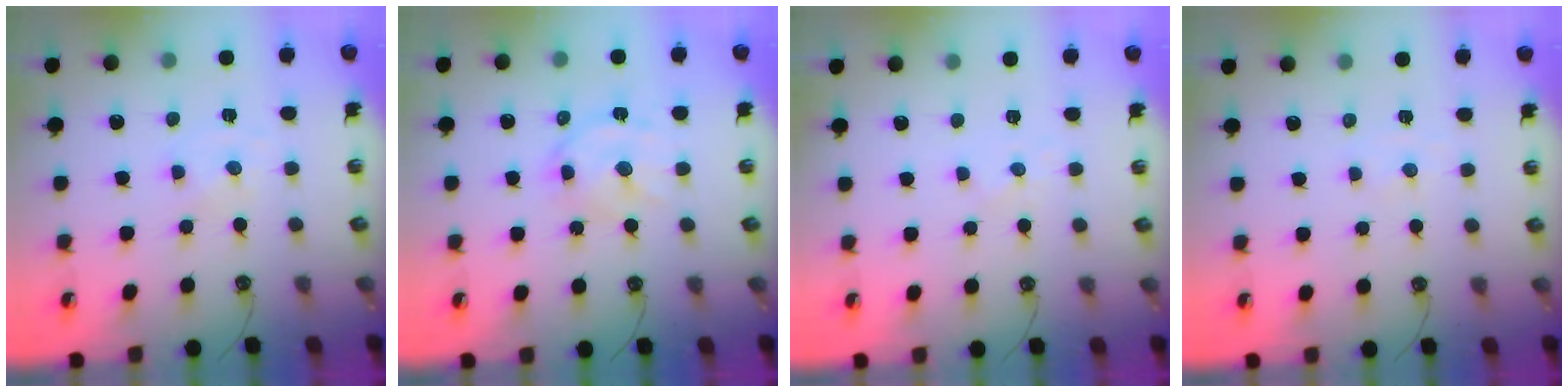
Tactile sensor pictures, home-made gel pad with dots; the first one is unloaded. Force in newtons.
{"total": 10.3, "press": 10.3, "slide": 0.7}
{"total": 2.8, "press": 2.8, "slide": 0.3}
{"total": 1.4, "press": 1.4, "slide": 0.4}